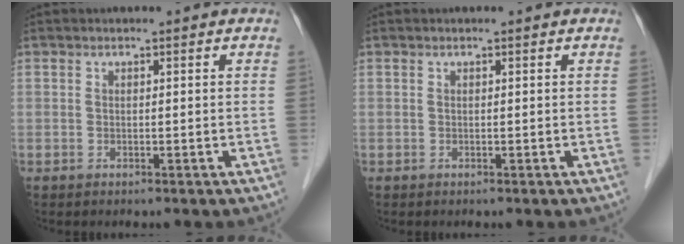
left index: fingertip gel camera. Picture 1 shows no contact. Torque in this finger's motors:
{"motor_torque": [0.00, 0.00, 0.00, 0.00]}